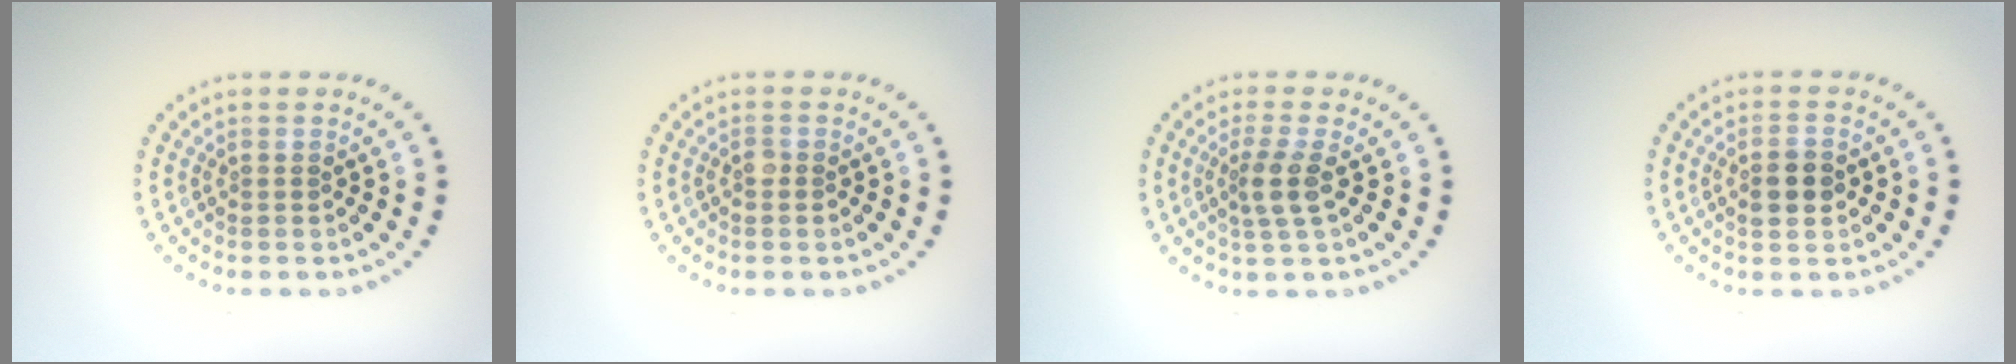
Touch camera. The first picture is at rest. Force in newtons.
{"total": 0.6, "press": 0.5, "slide": 0.3}
{"total": 2.5, "press": 1.9, "slide": 1.6}
{"total": 2.3, "press": 2.3, "slide": 0.2}